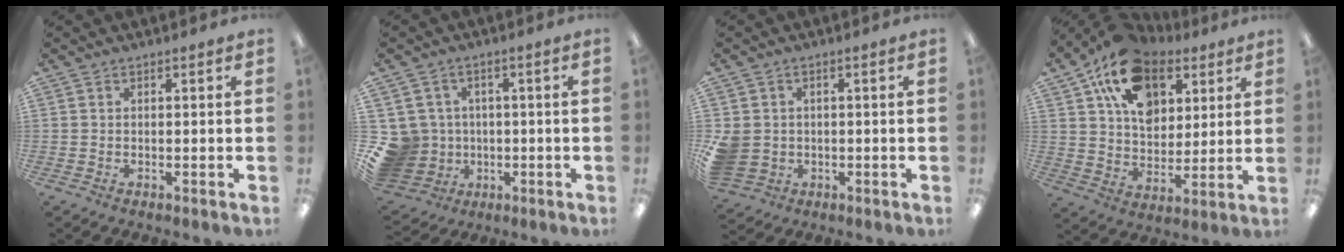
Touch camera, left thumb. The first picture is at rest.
{"total": 10.4, "force": [-1.4, 9.8, 3.1], "torque": [-0.107, 0.016, -0.016]}
{"total": 5.5, "force": [-0.2, 5.1, 2.1], "torque": [-0.055, 0.006, -0.003]}
{"total": 16.8, "force": [9.6, 11.0, 8.4], "torque": [-0.150, -0.038, 0.178]}